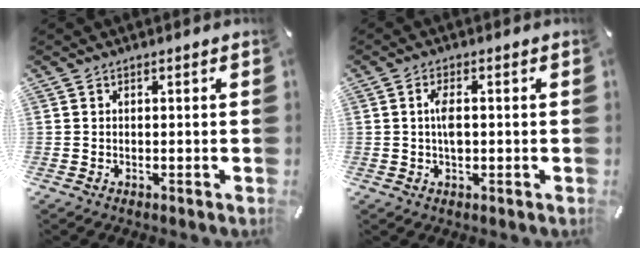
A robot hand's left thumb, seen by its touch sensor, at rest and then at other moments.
{"total": 3.8, "force": [-0.1, 1.8, 3.4], "torque": [-0.074, 0.002, -0.005]}